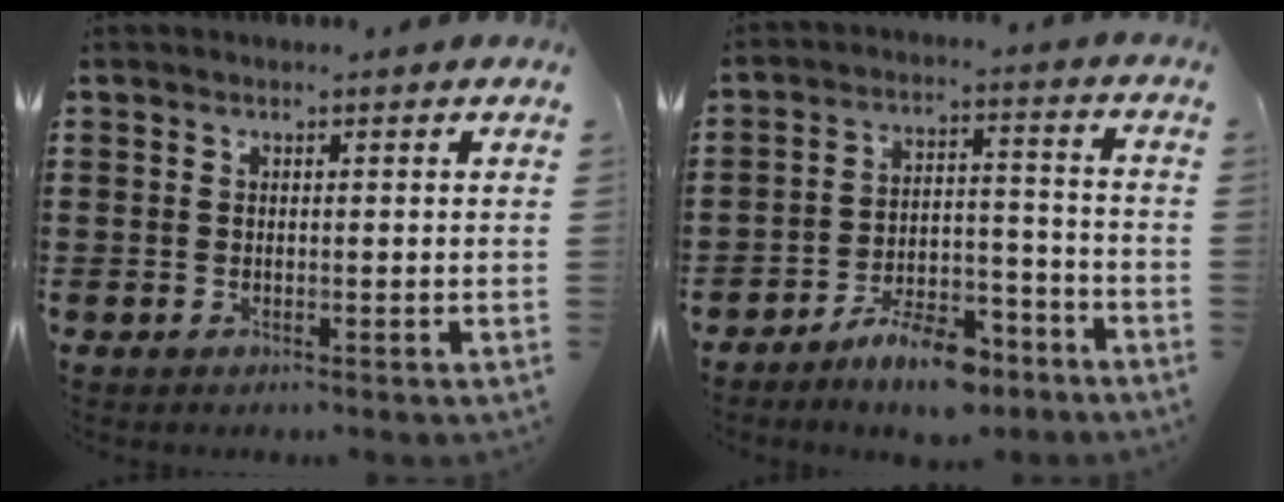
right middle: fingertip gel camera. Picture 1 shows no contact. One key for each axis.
{"total": 8.0, "fx": -6.9, "fy": 2.1, "fz": 3.5, "tx": -0.057, "ty": 0.021, "tz": -0.126}